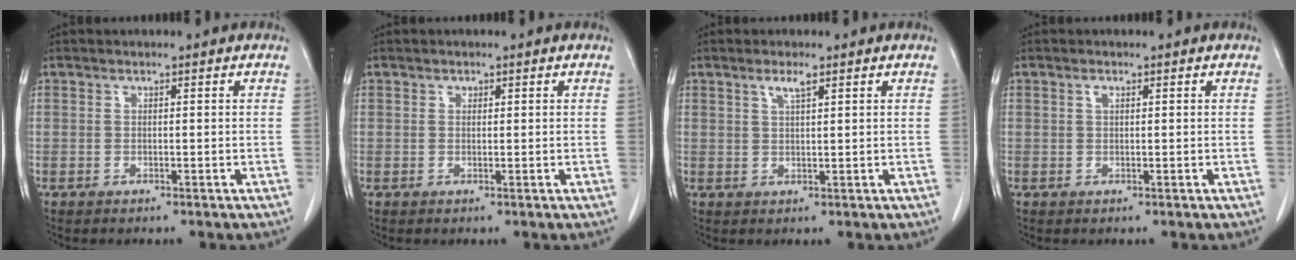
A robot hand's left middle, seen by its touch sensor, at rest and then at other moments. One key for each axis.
{"total": 0.5, "fx": 0.3, "fy": 0.4, "fz": 0.2, "tx": 0.002, "ty": 0.000, "tz": 0.002}
{"total": 2.1, "fx": 1.3, "fy": 0.2, "fz": 1.7, "tx": -0.035, "ty": 0.001, "tz": 0.026}
{"total": 0.8, "fx": 0.4, "fy": 0.4, "fz": 0.6, "tx": -0.010, "ty": 0.001, "tz": 0.005}